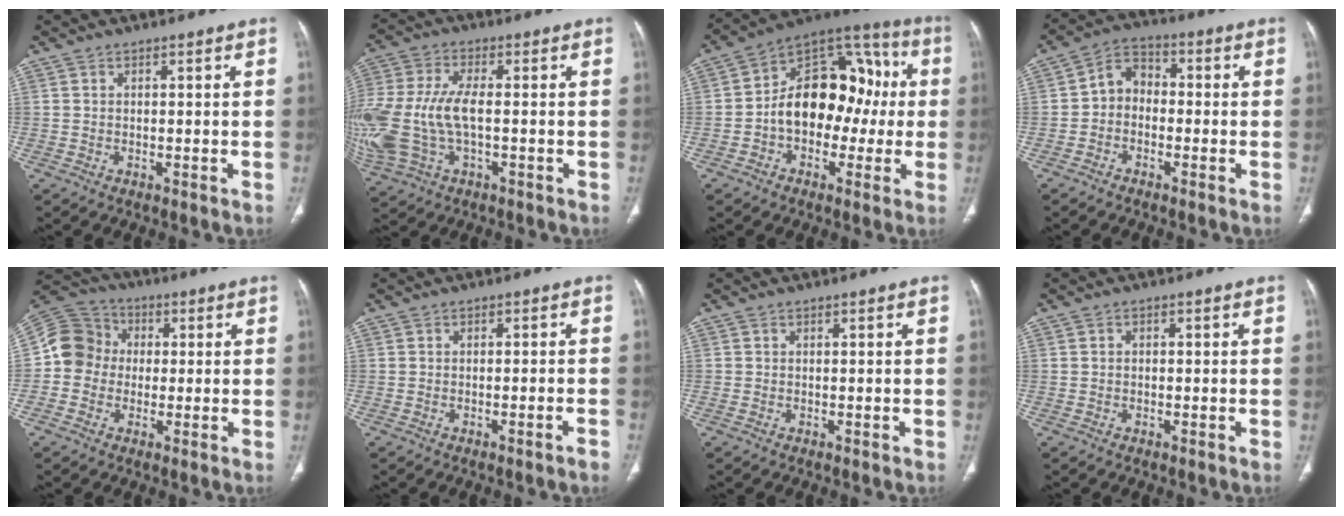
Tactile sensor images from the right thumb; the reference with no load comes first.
{"total": 18.7, "force": [-2.1, 10.2, 15.6], "torque": [-0.402, 0.003, -0.025]}
{"total": 18.3, "force": [-0.9, 12.4, 13.4], "torque": [-0.155, 0.060, -0.024]}
{"total": 6.0, "force": [-1.1, 4.9, 3.4], "torque": [-0.034, 0.028, -0.038]}
{"total": 10.2, "force": [-0.1, 9.4, 3.9], "torque": [-0.059, 0.030, -0.015]}
{"total": 2.1, "force": [-1.3, -0.1, 1.6], "torque": [-0.032, 0.004, -0.015]}
{"total": 0.0}
{"total": 0.6, "force": [-0.1, 0.5, 0.3], "torque": [-0.003, 0.004, -0.002]}